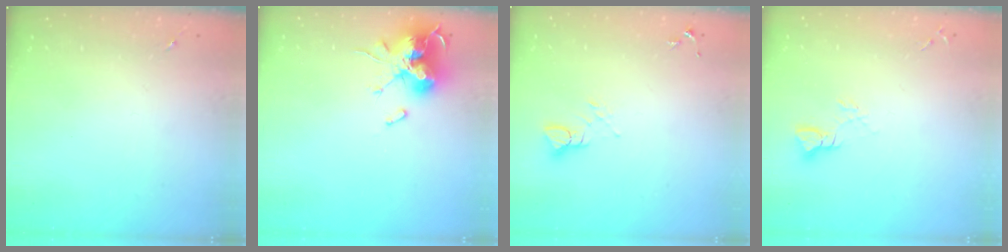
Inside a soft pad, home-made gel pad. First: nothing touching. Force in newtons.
{"total": 16.7, "press": 16.7, "slide": 0.1}
{"total": 3.9, "press": 3.9, "slide": 0.4}
{"total": 3.6, "press": 3.5, "slide": 0.3}